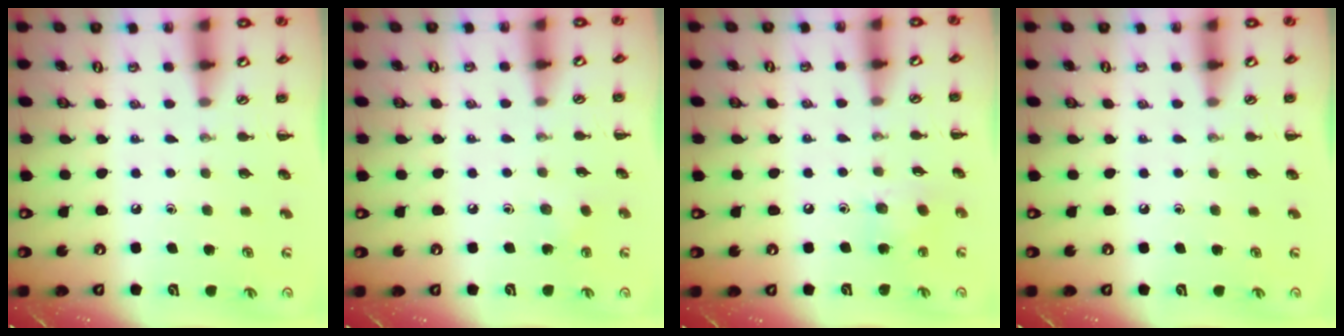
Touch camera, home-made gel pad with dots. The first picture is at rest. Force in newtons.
{"total": 4.3, "press": 4.0, "slide": 1.4}
{"total": 7.9, "press": 7.7, "slide": 1.6}
{"total": 0.0}